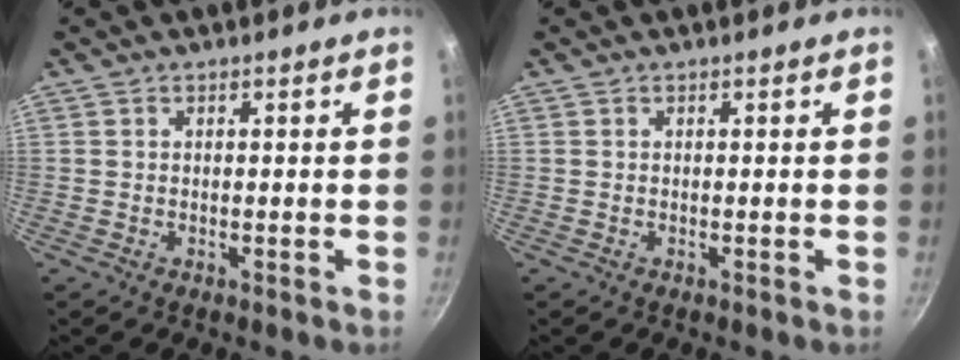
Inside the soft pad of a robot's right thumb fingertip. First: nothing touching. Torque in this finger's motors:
{"motor_torque": [-0.42, -0.48, 0.20, -0.07, -0.01]}